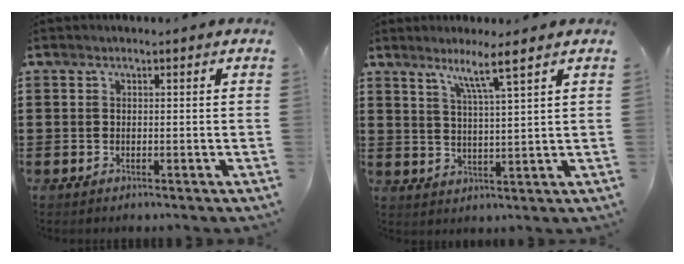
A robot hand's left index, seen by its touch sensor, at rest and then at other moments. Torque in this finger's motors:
{"motor_torque": [0.83, 0.17, 0.34, 0.12]}